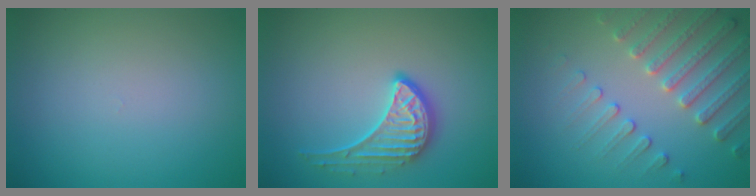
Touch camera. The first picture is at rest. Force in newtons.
{"total": 3.5, "press": 3.0, "slide": 1.8}
{"total": 4.0, "press": 4.0, "slide": 0.5}